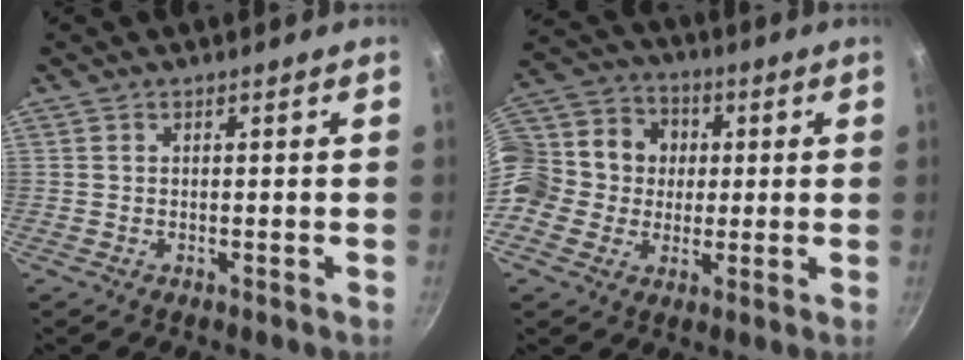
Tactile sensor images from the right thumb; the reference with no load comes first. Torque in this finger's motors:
{"motor_torque": [0.34, 0.34, 0.49, -0.16, 0.11]}